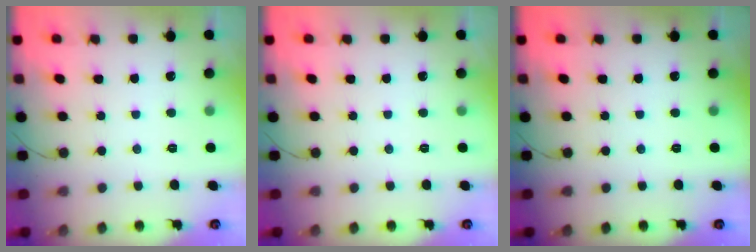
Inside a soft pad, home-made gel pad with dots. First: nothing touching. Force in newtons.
{"total": 0.0}
{"total": 0.0}